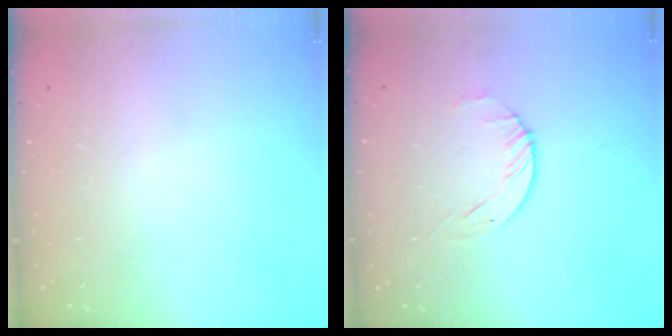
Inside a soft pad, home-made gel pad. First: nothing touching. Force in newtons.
{"total": 2.5, "press": 2.5, "slide": 0.3}